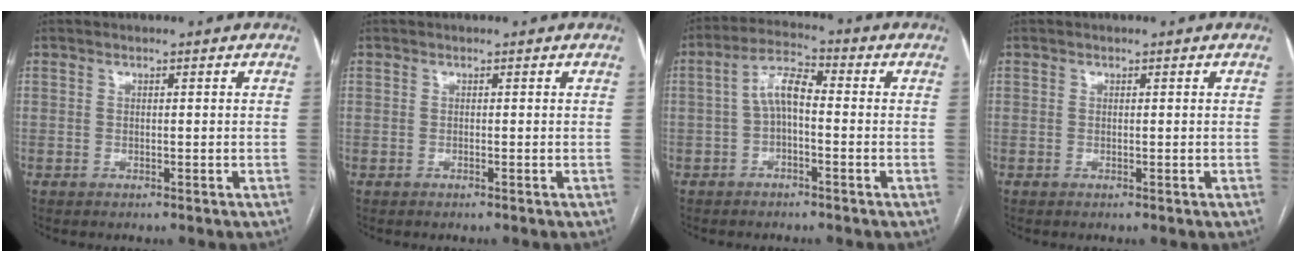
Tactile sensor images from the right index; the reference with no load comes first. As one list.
[{"total": 0.0}, {"total": 6.0, "force": [-0.3, 2.1, 5.6], "torque": [-0.108, 0.026, -0.010]}, {"total": 0.0}]